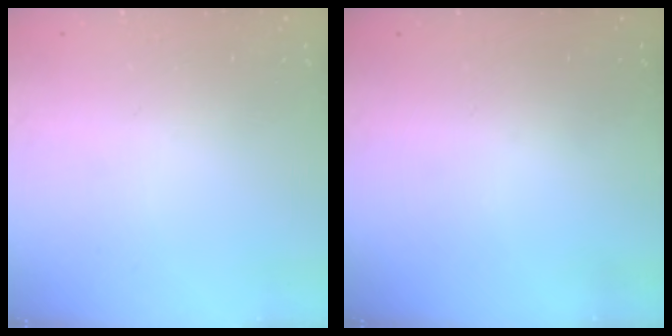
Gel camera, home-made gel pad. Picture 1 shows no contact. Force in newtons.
{"total": 0.0}